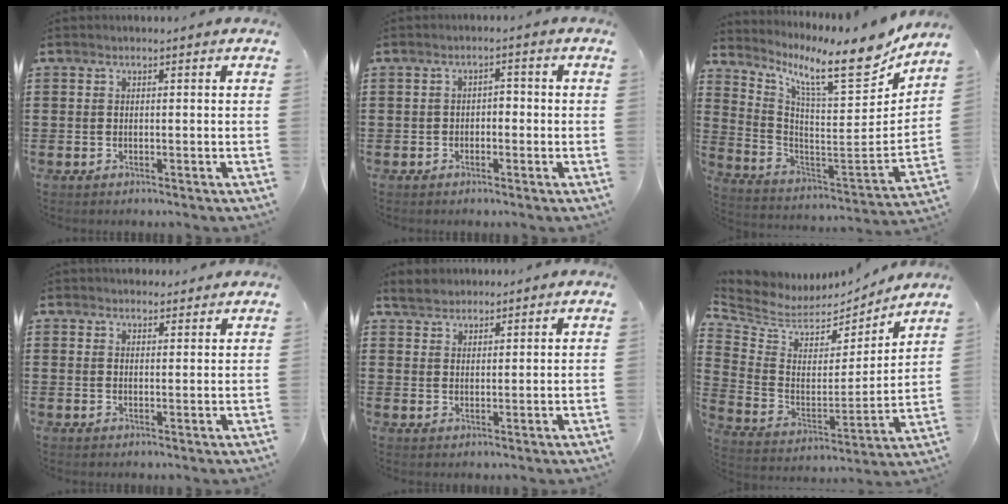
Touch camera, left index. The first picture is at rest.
{"total": 1.5, "force": [-1.1, 0.9, 0.6], "torque": [-0.016, 0.005, -0.026]}
{"total": 11.9, "force": [8.9, 1.9, 7.6], "torque": [-0.150, -0.068, 0.141]}
{"total": 2.4, "force": [2.3, 0.6, 0.0], "torque": [-0.006, 0.000, 0.045]}
{"total": 2.0, "force": [1.8, 0.8, 0.1], "torque": [-0.008, 0.006, 0.037]}
{"total": 5.4, "force": [4.4, 2.8, 1.1], "torque": [-0.055, -0.038, 0.077]}